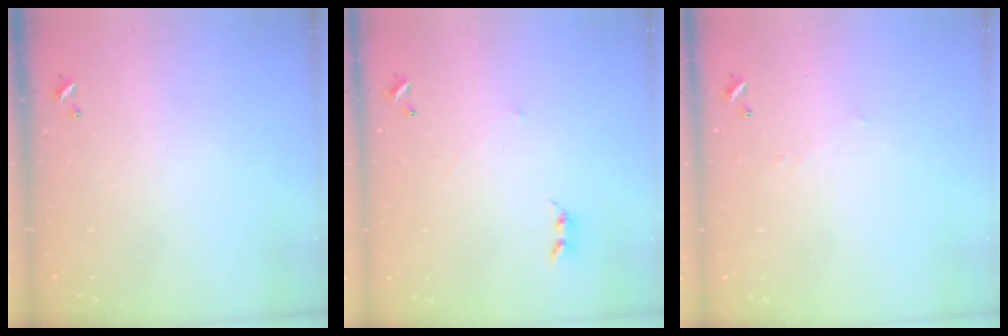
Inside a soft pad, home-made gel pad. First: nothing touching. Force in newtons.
{"total": 2.3, "press": 2.3, "slide": 0.3}
{"total": 2.9, "press": 2.8, "slide": 0.4}